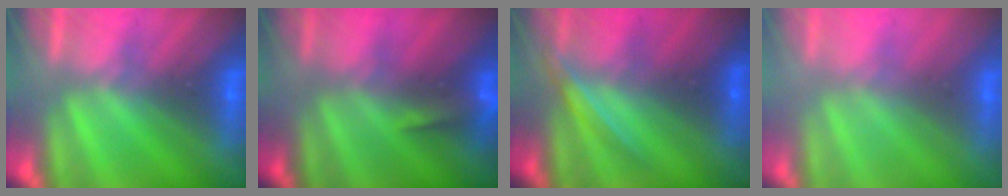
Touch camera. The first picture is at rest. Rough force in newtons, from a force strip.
{"total": 4.7}
{"total": 2.0}
{"total": 2.4}